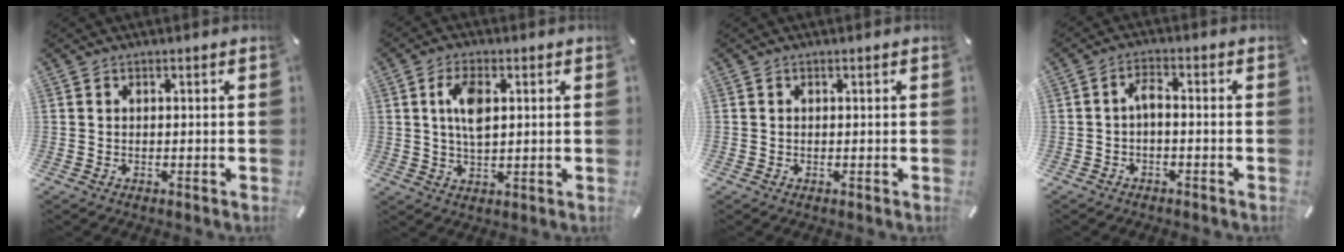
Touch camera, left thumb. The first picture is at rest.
{"total": 6.6, "force": [1.5, 3.2, 5.5], "torque": [-0.123, 0.000, 0.020]}
{"total": 0.0}
{"total": 1.9, "force": [-0.8, 0.6, 1.6], "torque": [-0.036, 0.003, -0.019]}